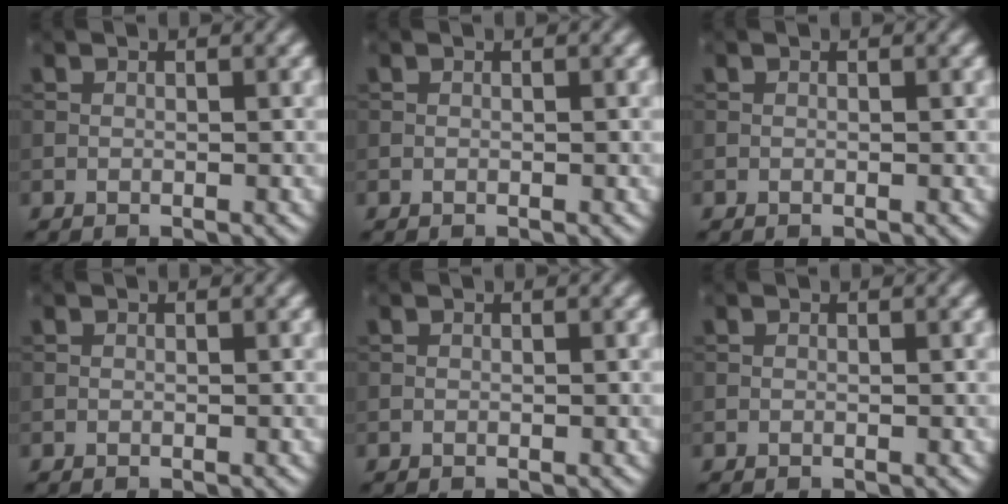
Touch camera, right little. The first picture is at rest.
{"total": 0.0}
{"total": 0.0}
{"total": 0.0}
{"total": 0.0}
{"total": 0.0}